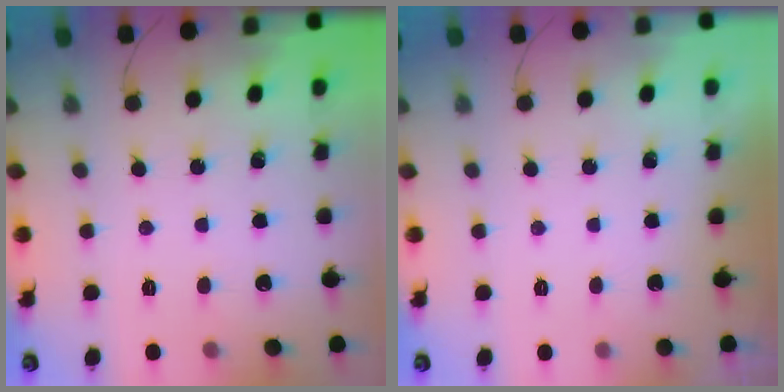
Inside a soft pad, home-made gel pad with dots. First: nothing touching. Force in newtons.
{"total": 0.0}